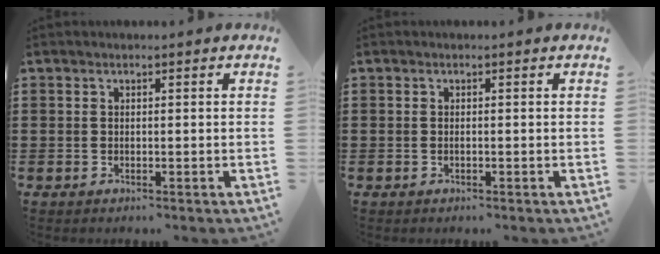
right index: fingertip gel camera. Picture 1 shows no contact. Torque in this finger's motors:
{"motor_torque": [-0.06, 0.02, 0.07, 0.00]}